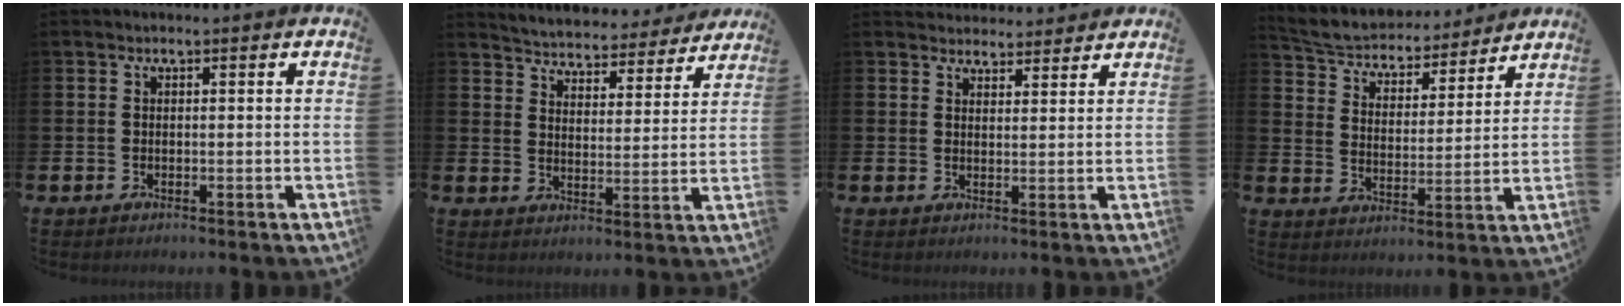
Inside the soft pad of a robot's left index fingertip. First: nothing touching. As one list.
[{"total": 4.8, "force": [4.8, 0.8, 0.1], "torque": [-0.023, -0.044, 0.079]}, {"total": 3.4, "force": [3.2, 1.0, -0.4], "torque": [0.007, -0.017, 0.057]}, {"total": 5.6, "force": [5.4, 1.3, 0.7], "torque": [-0.049, -0.043, 0.090]}]